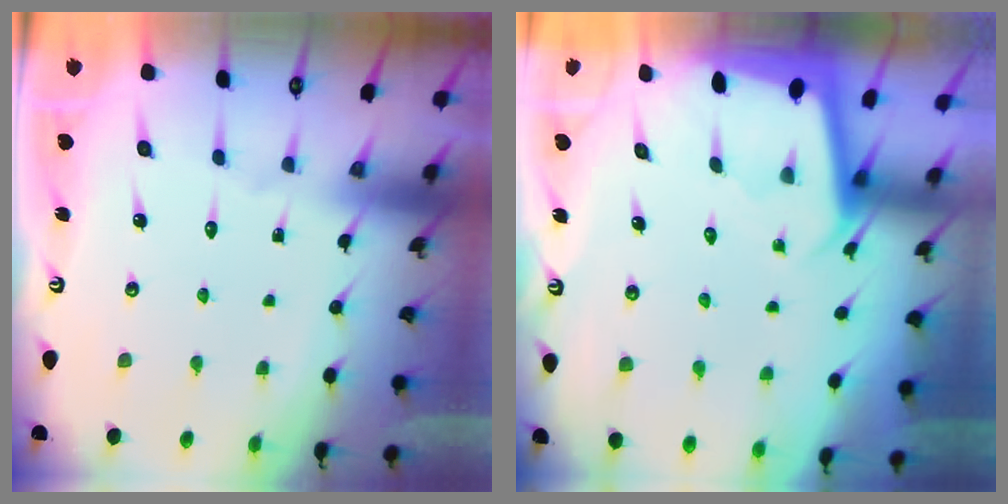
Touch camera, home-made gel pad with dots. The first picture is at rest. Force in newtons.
{"total": 2.0, "press": 2.0, "slide": 0.1}